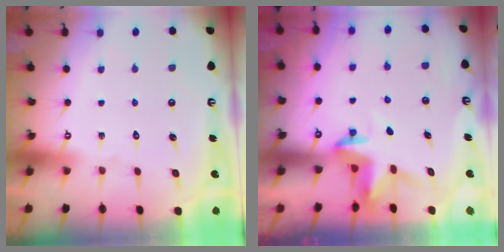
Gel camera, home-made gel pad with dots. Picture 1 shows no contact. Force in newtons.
{"total": 3.9, "press": 3.8, "slide": 0.4}